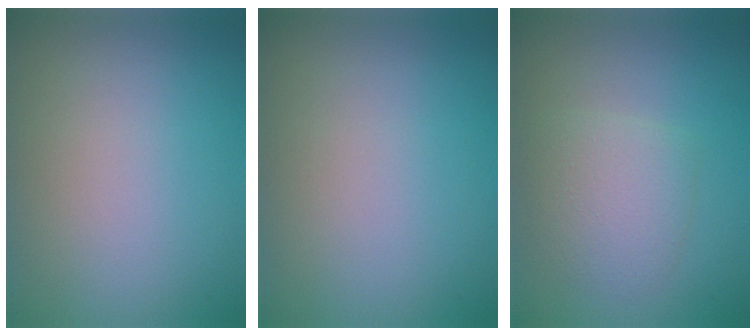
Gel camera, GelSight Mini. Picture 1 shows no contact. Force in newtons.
{"total": 0.0}
{"total": 2.9, "press": 2.9, "slide": 0.0}